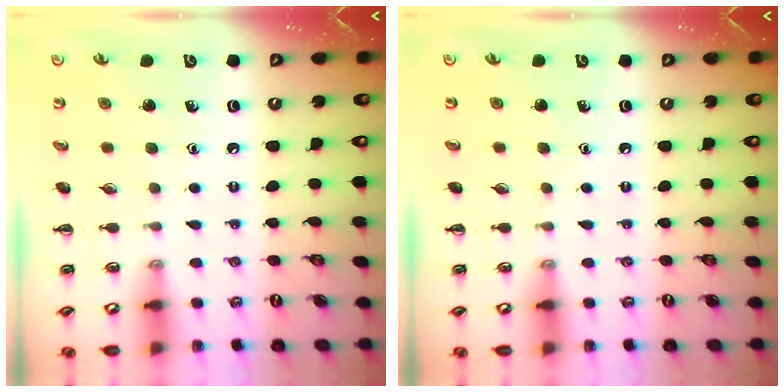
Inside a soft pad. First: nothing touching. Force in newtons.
{"total": 0.0}